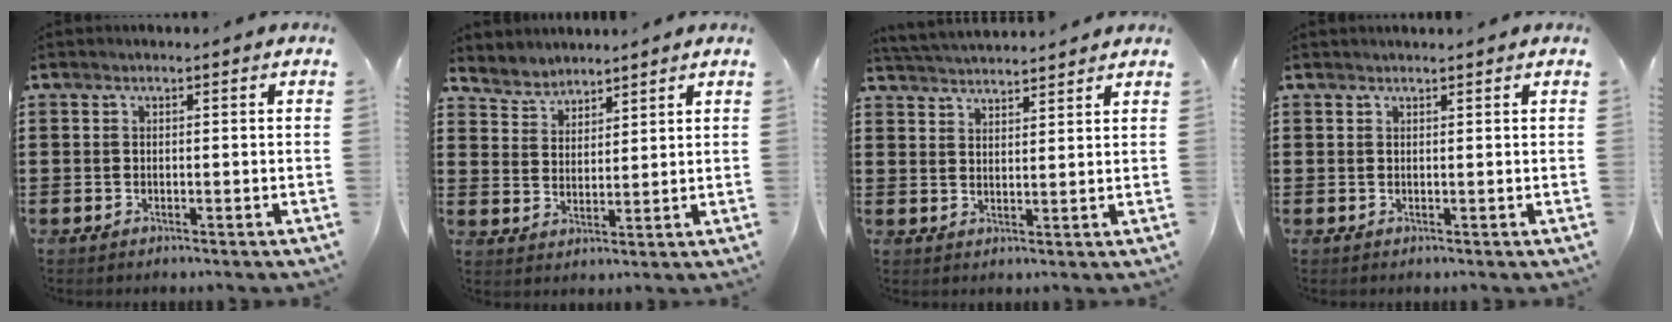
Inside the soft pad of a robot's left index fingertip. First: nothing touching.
{"total": 3.7, "force": [3.5, 1.2, -0.5], "torque": [-0.007, -0.009, 0.065]}
{"total": 3.1, "force": [3.1, -0.2, 0.0], "torque": [-0.012, -0.013, 0.057]}
{"total": 0.7, "force": [0.7, -0.1, 0.2], "torque": [-0.005, -0.002, 0.014]}